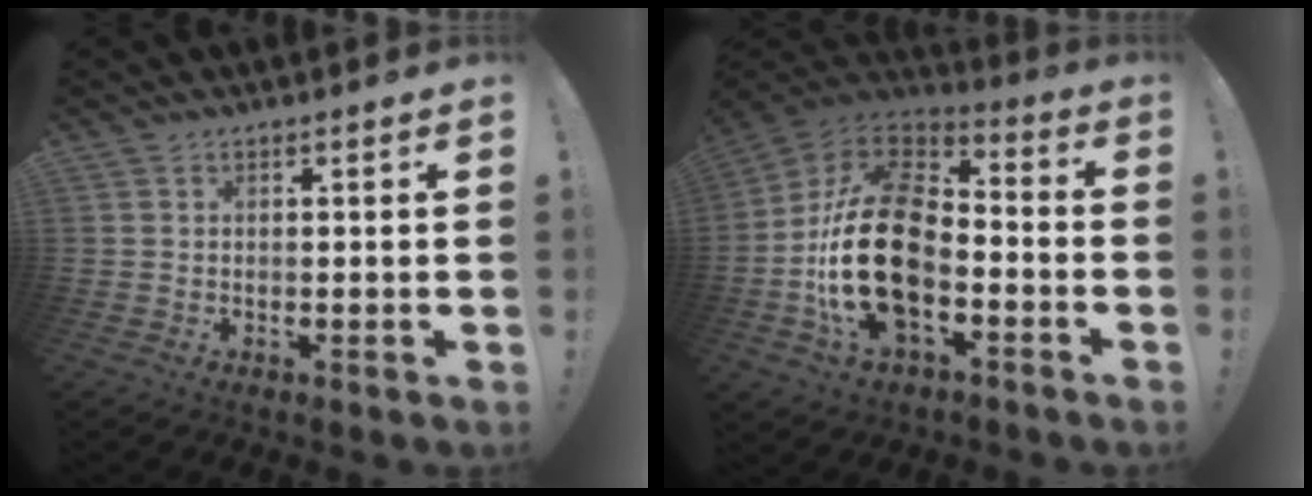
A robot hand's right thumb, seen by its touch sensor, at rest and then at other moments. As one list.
[{"total": 25.2, "force": [-5.0, 15.0, 19.7], "torque": [-0.382, 0.036, -0.076]}]